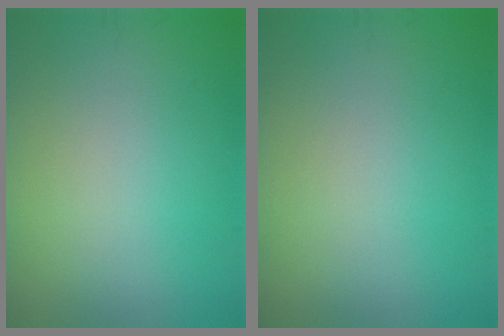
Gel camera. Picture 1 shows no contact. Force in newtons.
{"total": 0.0}